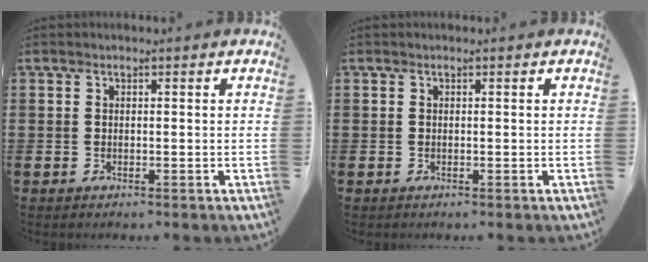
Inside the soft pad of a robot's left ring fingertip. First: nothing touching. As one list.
[{"total": 0.0}]